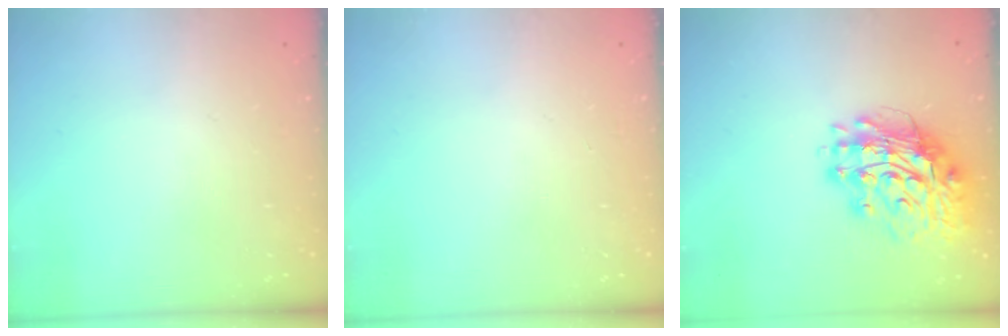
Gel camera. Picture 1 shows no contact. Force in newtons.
{"total": 0.0}
{"total": 16.0, "press": 15.9, "slide": 2.1}